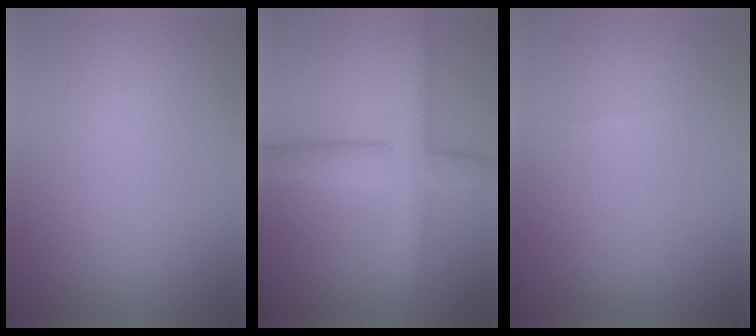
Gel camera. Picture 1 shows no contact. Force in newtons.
{"total": 5.2, "press": 5.2, "slide": 0.3}
{"total": 0.0}